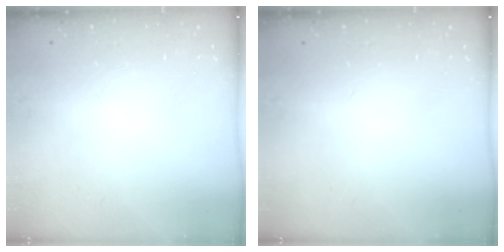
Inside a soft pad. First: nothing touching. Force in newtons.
{"total": 0.0}